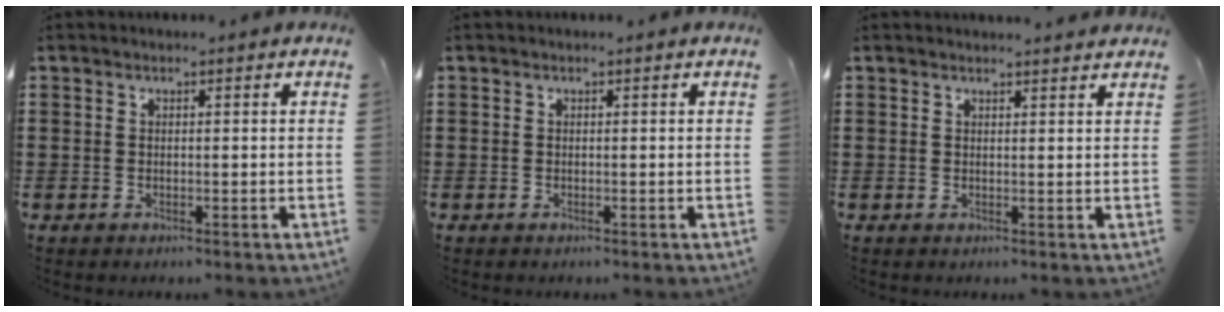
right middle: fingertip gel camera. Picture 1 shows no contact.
{"total": 0.0}
{"total": 1.2, "force": [1.2, -0.1, 0.2], "torque": [0.002, -0.006, 0.021]}